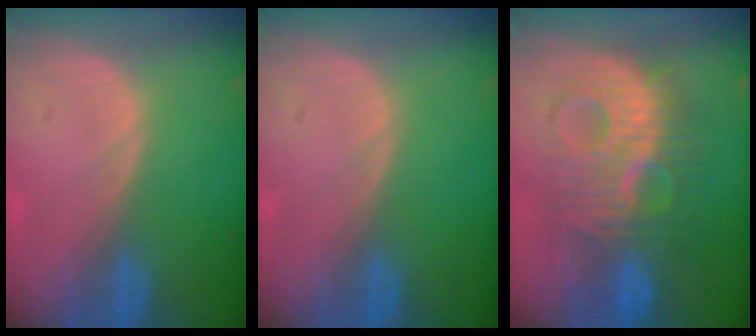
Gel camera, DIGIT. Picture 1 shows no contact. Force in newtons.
{"total": 0.0}
{"total": 10.6, "press": 10.6, "slide": 0.3}